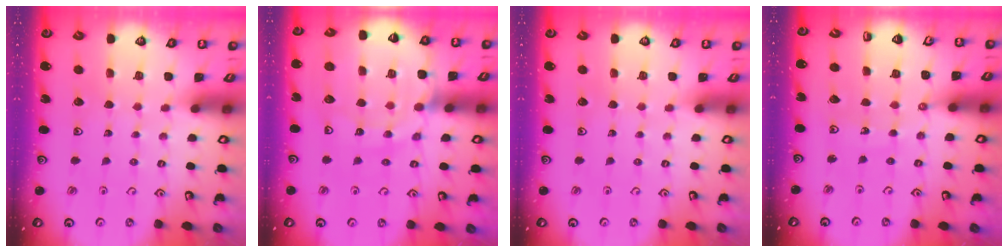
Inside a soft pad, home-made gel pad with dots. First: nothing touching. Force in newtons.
{"total": 13.7, "press": 13.6, "slide": 1.6}
{"total": 0.0}
{"total": 5.6, "press": 5.6, "slide": 0.8}